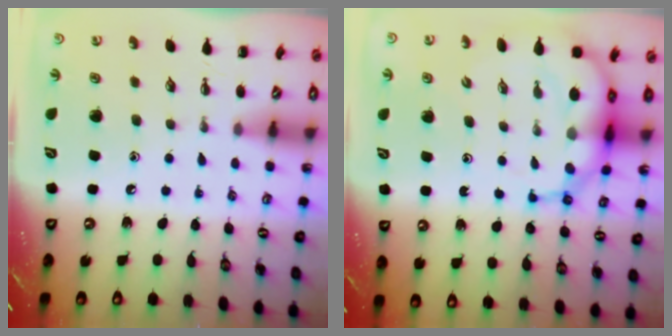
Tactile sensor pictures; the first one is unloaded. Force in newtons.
{"total": 11.6, "press": 11.1, "slide": 3.1}